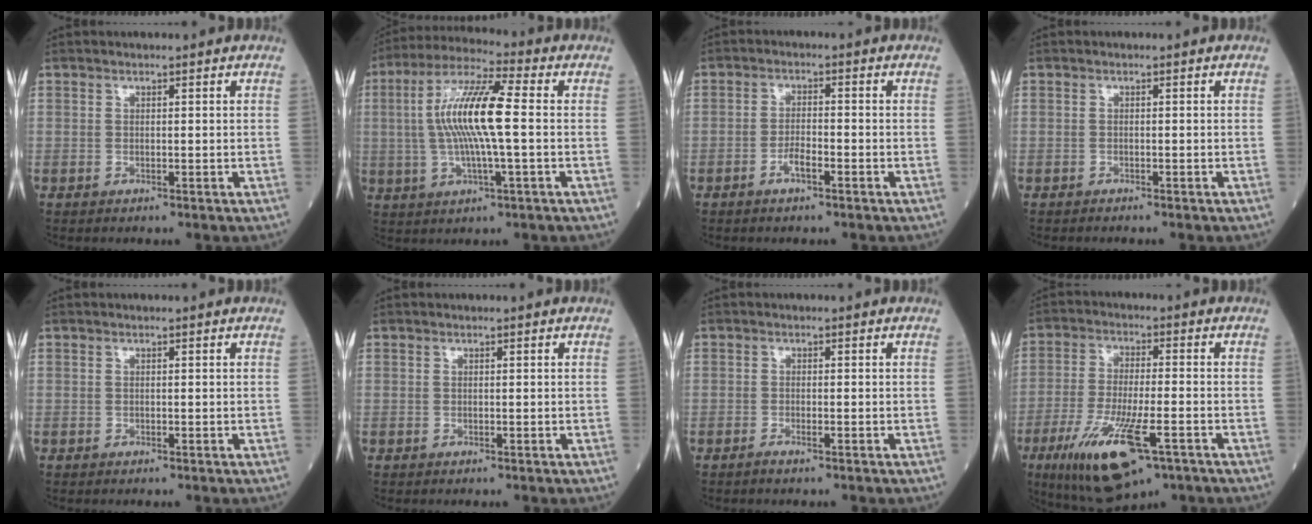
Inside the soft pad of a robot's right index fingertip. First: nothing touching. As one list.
[{"total": 12.8, "force": [0.4, 1.3, 12.7], "torque": [-0.254, 0.013, 0.002]}, {"total": 2.9, "force": [-1.6, 0.7, 2.4], "torque": [-0.040, 0.003, -0.030]}, {"total": 0.9, "force": [-0.9, 0.1, 0.3], "torque": [-0.005, 0.000, -0.012]}, {"total": 0.0}, {"total": 0.0}, {"total": 1.1, "force": [-0.7, 0.1, 0.9], "torque": [-0.020, -0.002, -0.012]}, {"total": 14.5, "force": [-7.1, 3.6, 12.1], "torque": [-0.236, -0.027, -0.113]}]